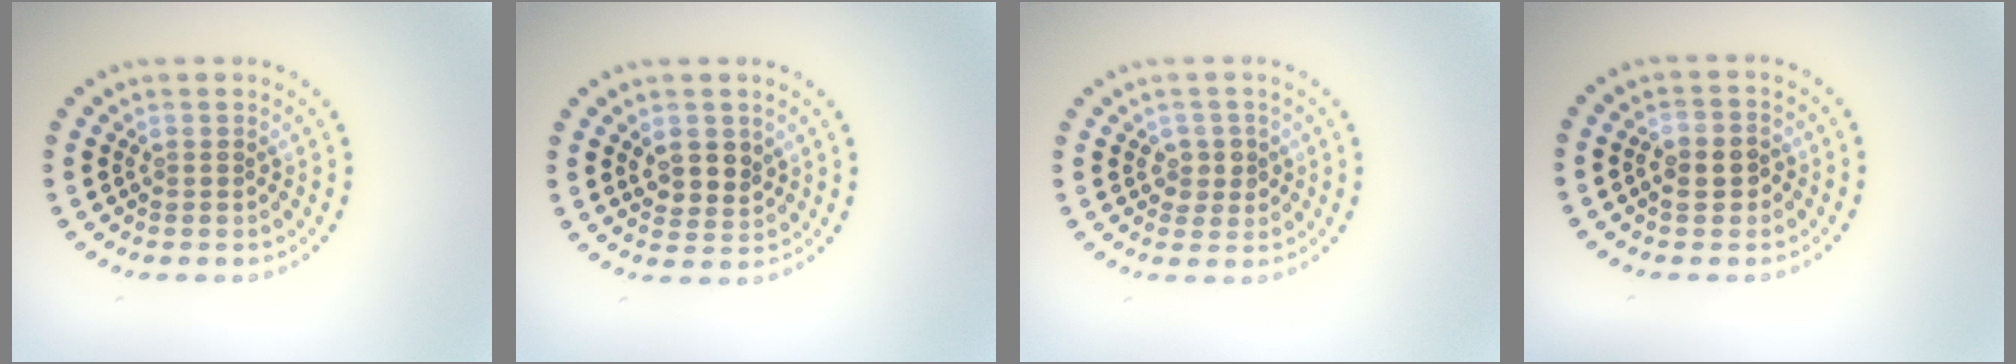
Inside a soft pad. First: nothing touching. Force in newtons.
{"total": 2.6, "press": 2.4, "slide": 1.0}
{"total": 1.8, "press": 1.7, "slide": 0.4}
{"total": 2.6, "press": 2.5, "slide": 0.5}